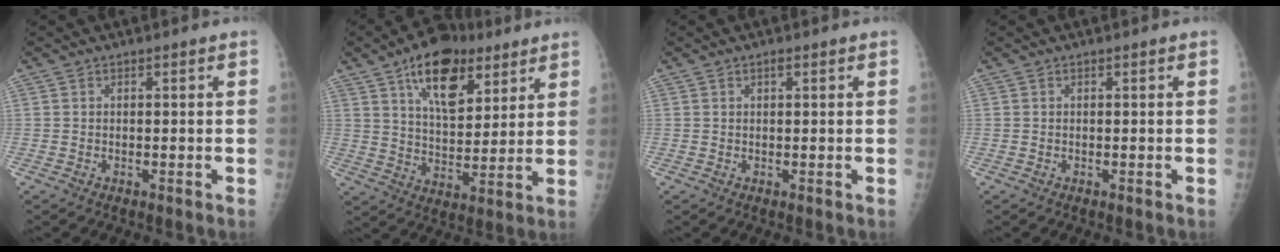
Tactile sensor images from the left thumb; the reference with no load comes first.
{"total": 16.0, "force": [8.8, 8.2, 10.6], "torque": [-0.129, -0.032, 0.144]}
{"total": 0.8, "force": [0.5, 0.4, 0.6], "torque": [-0.007, -0.001, 0.007]}
{"total": 0.0}